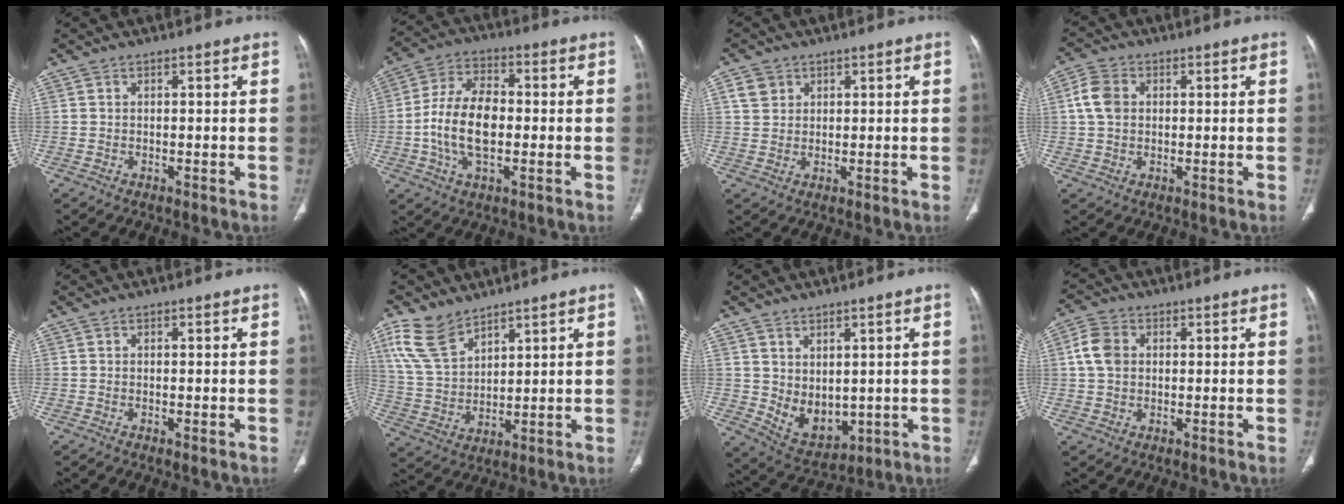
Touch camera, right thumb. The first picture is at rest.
{"total": 12.4, "force": [-1.2, 6.8, 10.4], "torque": [-0.199, 0.019, -0.027]}
{"total": 3.4, "force": [1.6, 2.8, 1.2], "torque": [-0.011, -0.004, 0.034]}
{"total": 5.4, "force": [0.8, 4.1, 3.4], "torque": [-0.067, 0.009, 0.012]}
{"total": 0.6, "force": [-0.2, 0.0, 0.5], "torque": [-0.009, -0.002, -0.004]}
{"total": 10.3, "force": [7.0, 5.5, 5.2], "torque": [-0.095, -0.025, 0.155]}
{"total": 7.6, "force": [0.8, 5.8, 4.8], "torque": [-0.050, -0.019, 0.044]}
{"total": 5.4, "force": [0.8, 4.2, 3.3], "torque": [-0.064, 0.009, 0.012]}